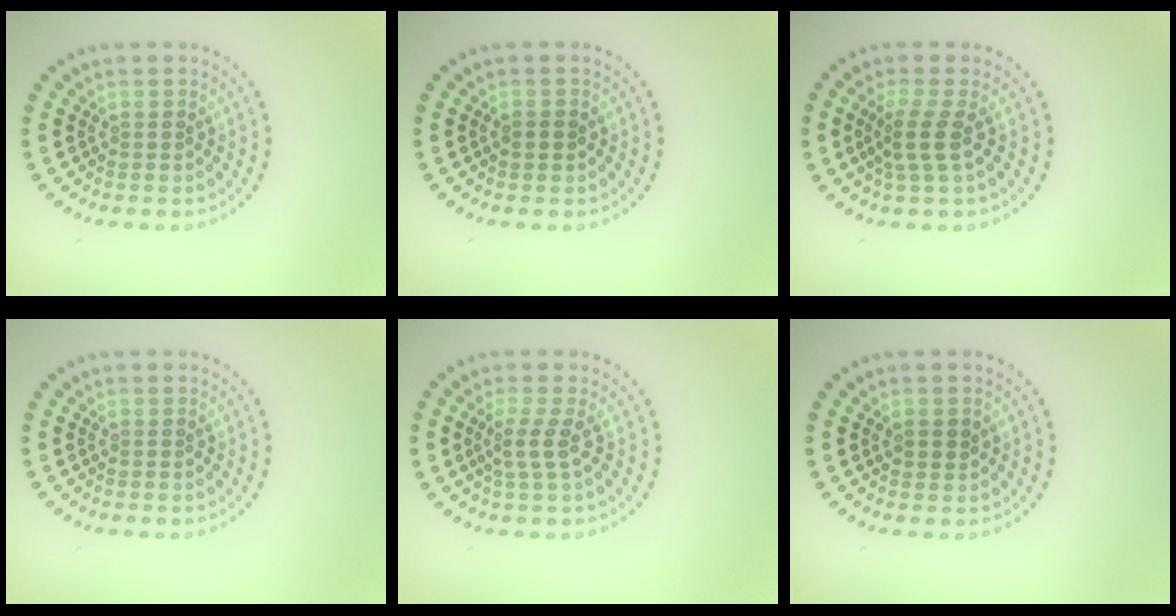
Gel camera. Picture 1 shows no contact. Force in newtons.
{"total": 1.3, "press": 1.3, "slide": 0.2}
{"total": 2.5, "press": 1.9, "slide": 1.5}
{"total": 0.0}
{"total": 2.2, "press": 1.6, "slide": 1.5}
{"total": 1.2, "press": 1.1, "slide": 0.4}